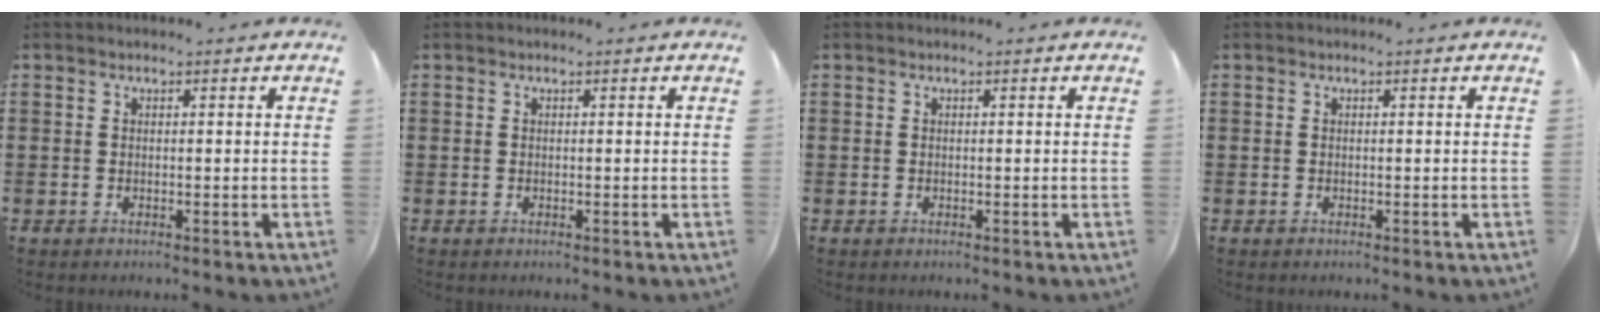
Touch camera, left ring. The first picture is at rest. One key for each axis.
{"total": 0.0}
{"total": 0.0}
{"total": 0.0}